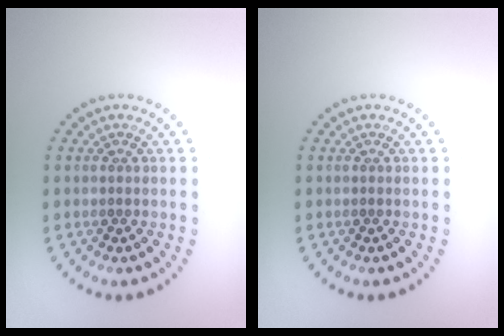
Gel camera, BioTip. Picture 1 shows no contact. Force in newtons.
{"total": 0.0}